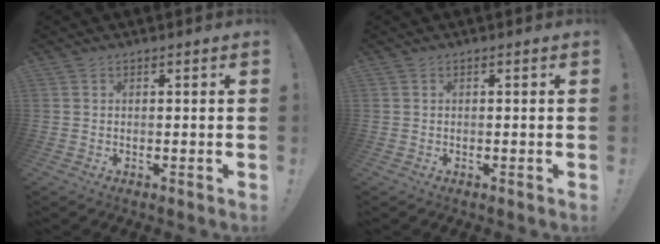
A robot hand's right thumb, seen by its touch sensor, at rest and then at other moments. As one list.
[{"total": 0.0}]